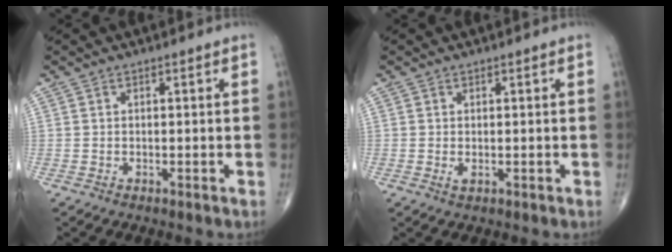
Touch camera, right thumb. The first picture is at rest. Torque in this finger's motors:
{"motor_torque": [-0.29, 0.06, 0.25, 0.31, 0.03]}